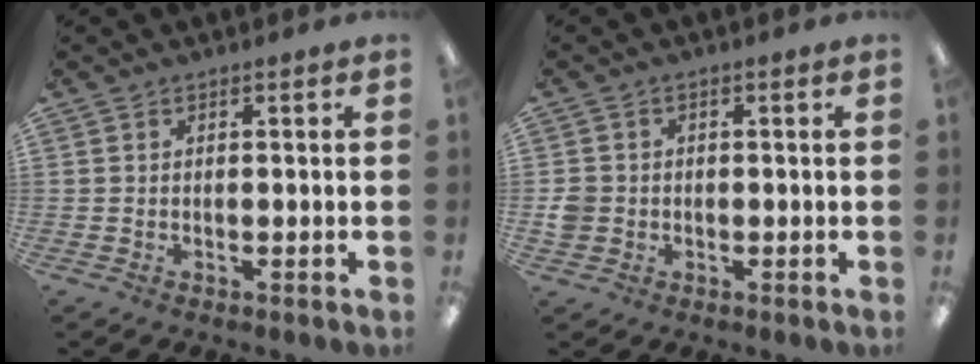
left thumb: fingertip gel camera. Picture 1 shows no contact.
{"total": 3.1, "force": [-0.5, 3.0, 0.9], "torque": [-0.008, 0.002, -0.010]}